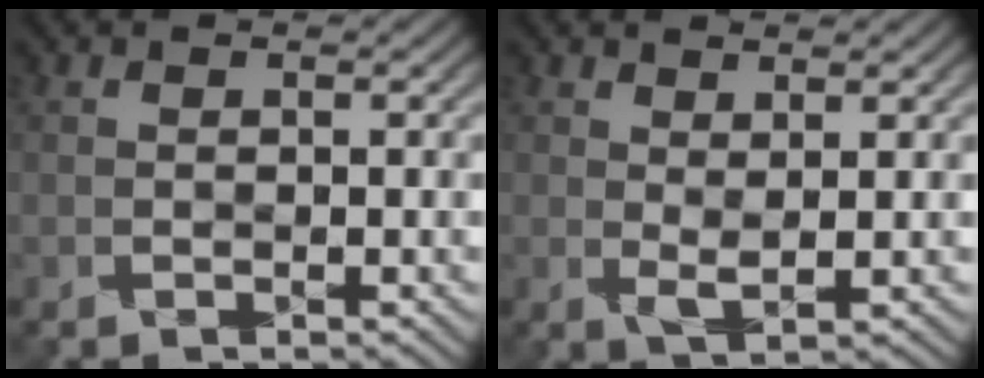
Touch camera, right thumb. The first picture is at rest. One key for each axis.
{"total": 1.8, "fx": 1.0, "fy": 0.3, "fz": 1.5, "tx": -0.032, "ty": -0.003, "tz": 0.020}